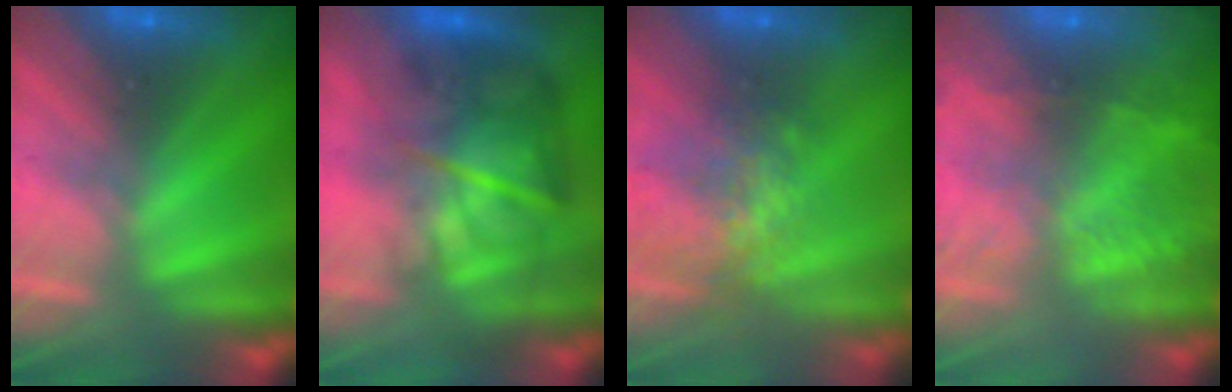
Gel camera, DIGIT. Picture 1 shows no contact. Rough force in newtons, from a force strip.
{"total": 7.7}
{"total": 7.0}
{"total": 5.8}